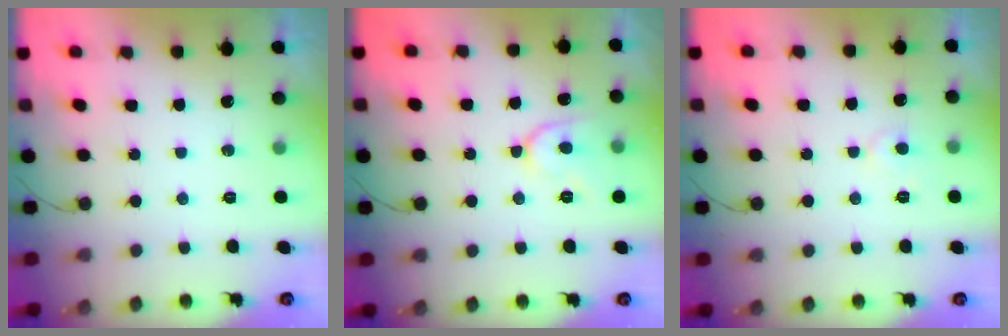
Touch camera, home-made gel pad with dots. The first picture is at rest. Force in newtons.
{"total": 8.5, "press": 8.5, "slide": 0.8}
{"total": 3.6, "press": 3.6, "slide": 0.5}